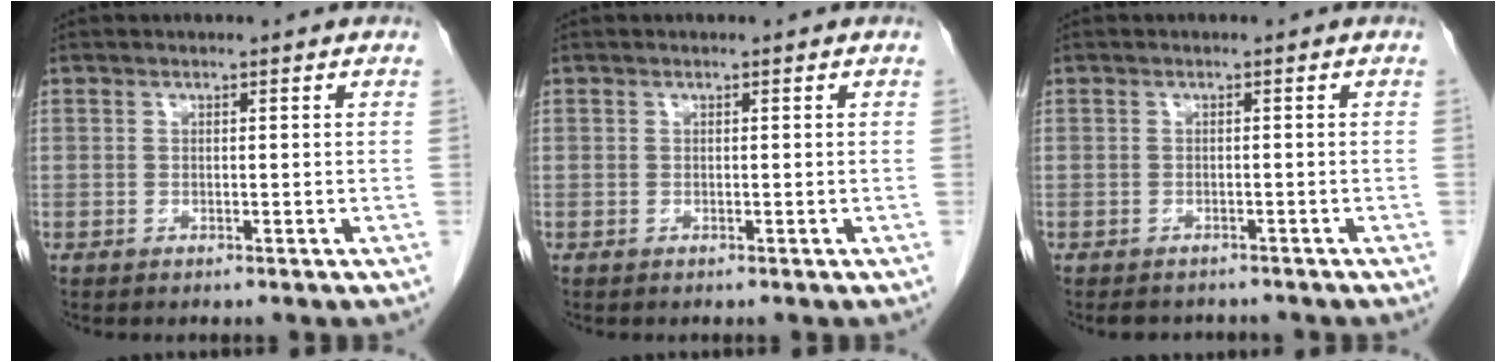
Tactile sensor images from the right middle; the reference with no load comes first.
{"total": 0.0}
{"total": 3.7, "force": [-3.4, 1.4, 0.6], "torque": [-0.007, -0.003, -0.043]}